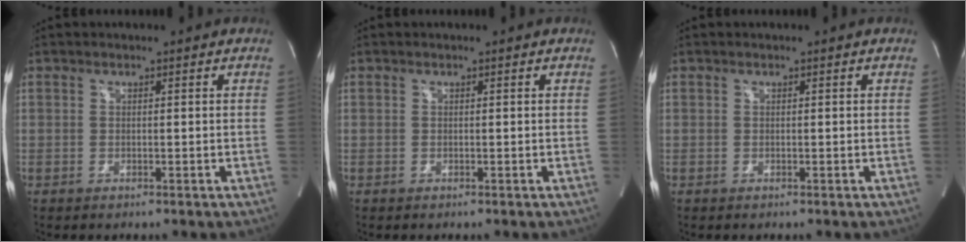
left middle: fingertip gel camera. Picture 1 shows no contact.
{"total": 0.0}
{"total": 0.0}